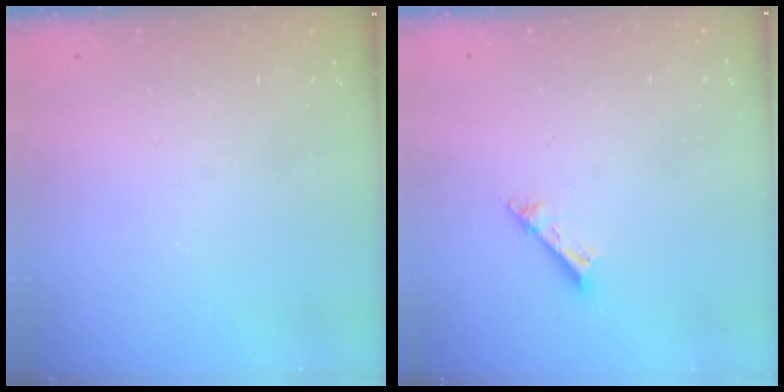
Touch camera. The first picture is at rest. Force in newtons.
{"total": 2.5, "press": 2.5, "slide": 0.1}